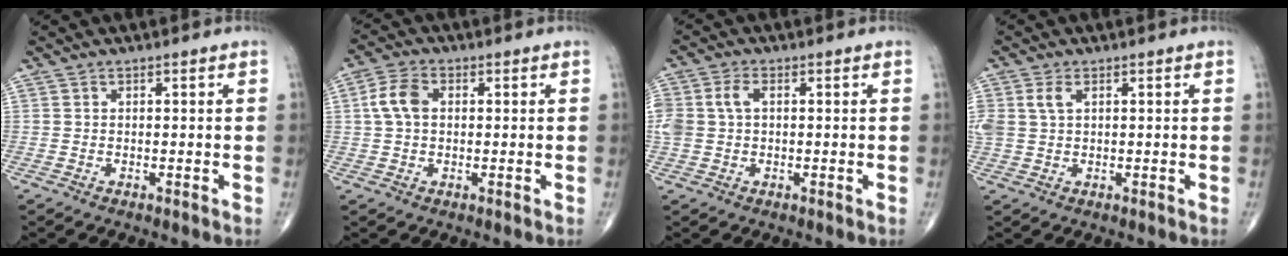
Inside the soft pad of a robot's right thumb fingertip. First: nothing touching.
{"total": 5.6, "force": [0.8, 3.7, 4.2], "torque": [-0.088, 0.014, 0.011]}
{"total": 6.8, "force": [1.0, 4.6, 4.9], "torque": [-0.130, 0.019, 0.023]}
{"total": 4.3, "force": [1.4, 2.6, 3.1], "torque": [-0.080, 0.010, 0.033]}